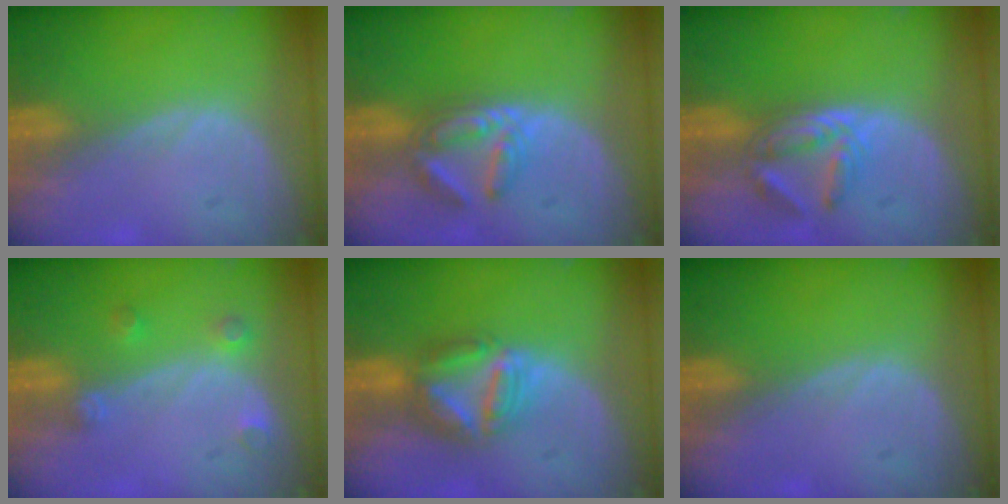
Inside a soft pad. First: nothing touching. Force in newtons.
{"total": 5.9, "press": 5.2, "slide": 2.8}
{"total": 5.8, "press": 4.9, "slide": 3.1}
{"total": 2.6, "press": 2.6, "slide": 0.2}
{"total": 7.7, "press": 6.6, "slide": 4.0}
{"total": 0.0}